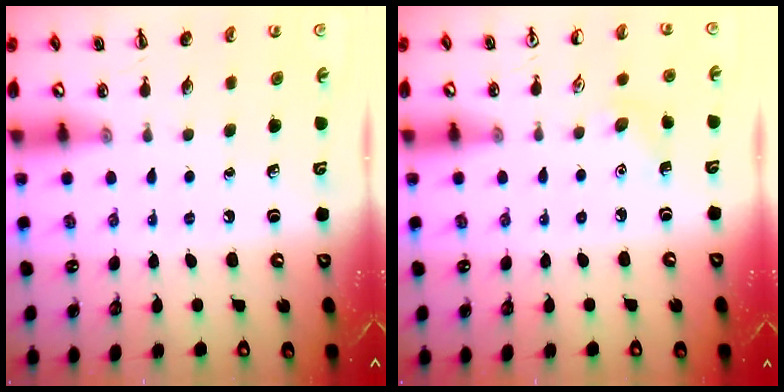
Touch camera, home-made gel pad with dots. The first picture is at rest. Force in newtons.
{"total": 6.6, "press": 6.4, "slide": 1.6}